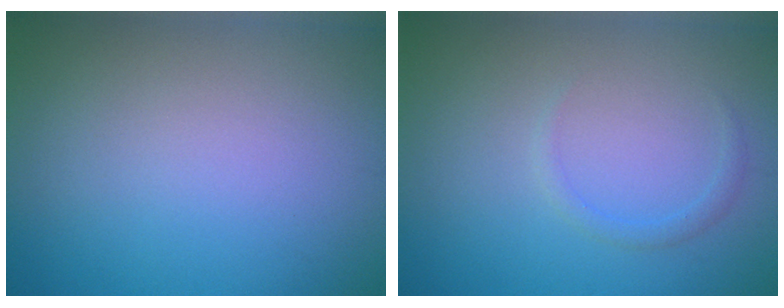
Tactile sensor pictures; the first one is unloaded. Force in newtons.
{"total": 1.0, "press": 1.0, "slide": 0.0}